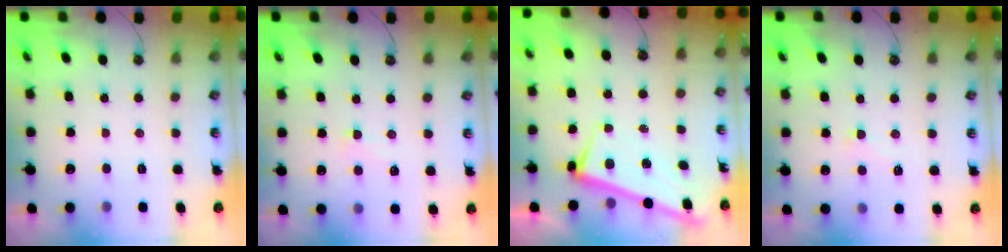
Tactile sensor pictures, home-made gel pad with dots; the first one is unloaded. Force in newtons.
{"total": 0.9, "press": 0.6, "slide": 0.7}
{"total": 2.8, "press": 2.7, "slide": 0.4}
{"total": 1.0, "press": 0.9, "slide": 0.5}